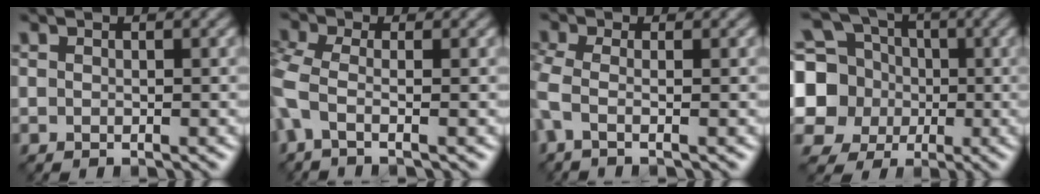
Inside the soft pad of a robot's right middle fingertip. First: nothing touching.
{"total": 3.4, "force": [-0.8, 1.4, 3.0], "torque": [-0.082, -0.005, -0.030]}
{"total": 2.2, "force": [-0.5, 0.8, 2.0], "torque": [-0.055, -0.009, -0.022]}
{"total": 10.1, "force": [0.0, 9.1, 4.3], "torque": [-0.114, -0.004, -0.027]}